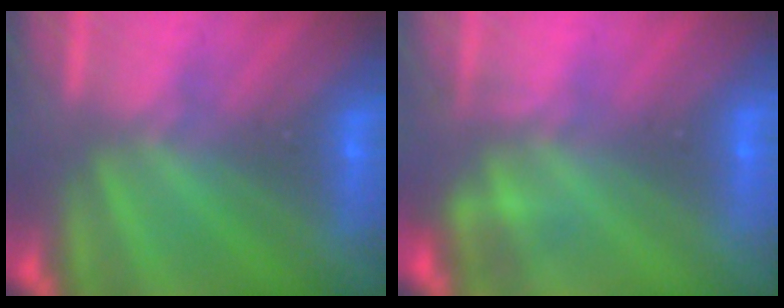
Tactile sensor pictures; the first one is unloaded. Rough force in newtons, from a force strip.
{"total": 2.3}